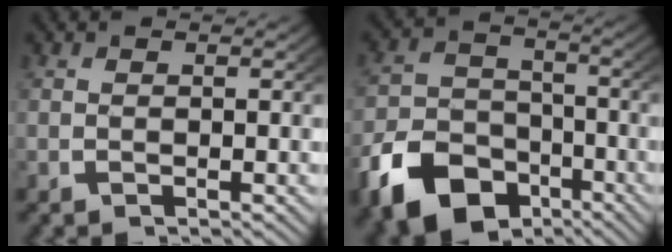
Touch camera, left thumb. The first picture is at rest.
{"total": 11.6, "force": [-6.8, 8.0, 5.1], "torque": [-0.084, -0.035, -0.105]}